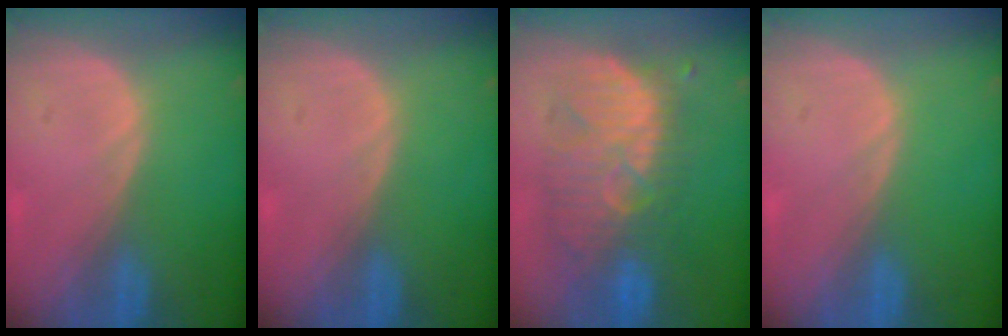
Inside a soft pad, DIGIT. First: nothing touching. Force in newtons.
{"total": 0.0}
{"total": 9.9, "press": 9.7, "slide": 2.0}
{"total": 0.0}